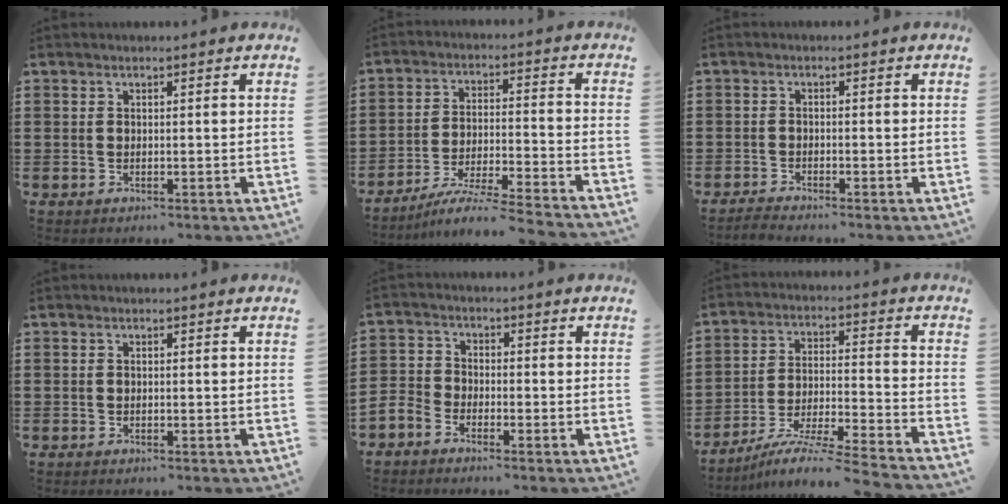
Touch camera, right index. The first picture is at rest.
{"total": 6.5, "force": [-5.9, -0.7, 2.6], "torque": [-0.051, -0.015, -0.117]}
{"total": 1.4, "force": [-1.4, -0.1, 0.0], "torque": [-0.002, 0.001, -0.028]}
{"total": 0.0}
{"total": 2.7, "force": [-2.5, 1.0, 0.1], "torque": [-0.024, 0.000, -0.058]}
{"total": 8.6, "force": [-7.7, -0.6, 3.8], "torque": [-0.075, -0.008, -0.156]}